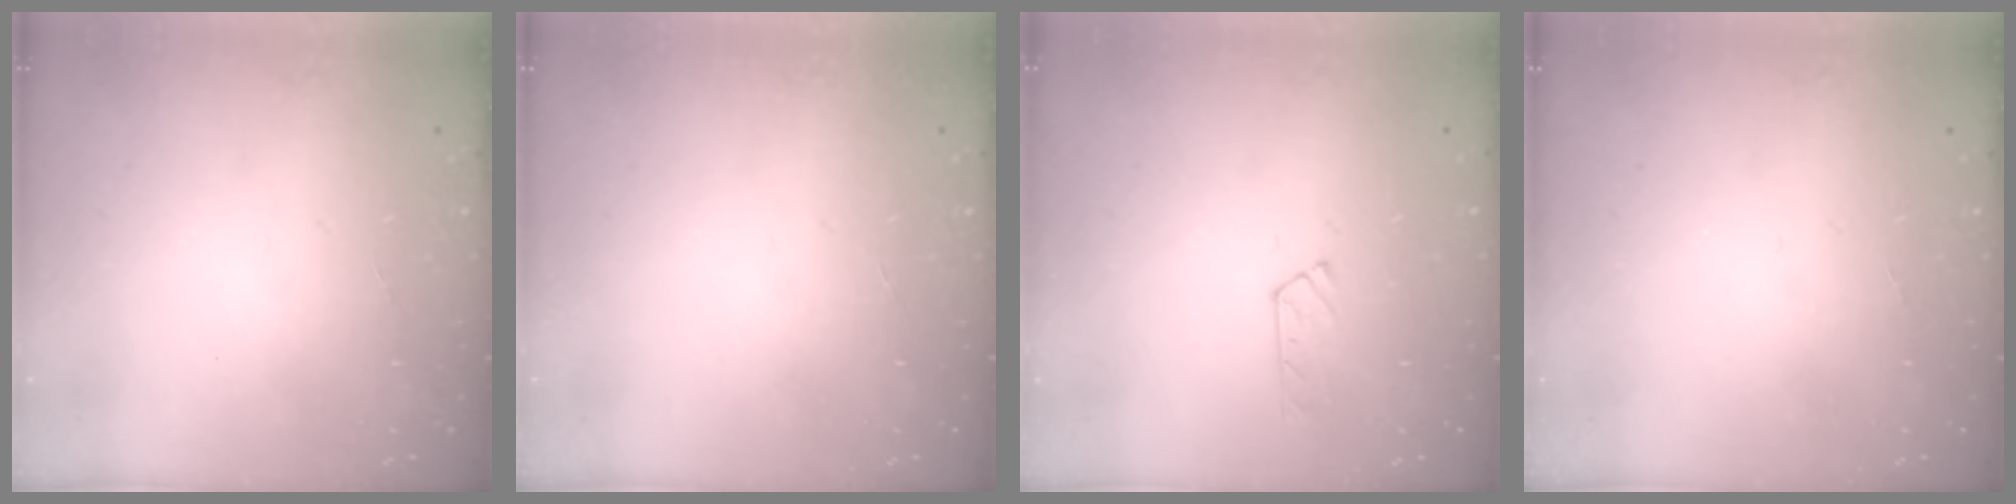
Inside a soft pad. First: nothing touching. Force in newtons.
{"total": 0.0}
{"total": 3.6, "press": 3.6, "slide": 0.4}
{"total": 0.0}